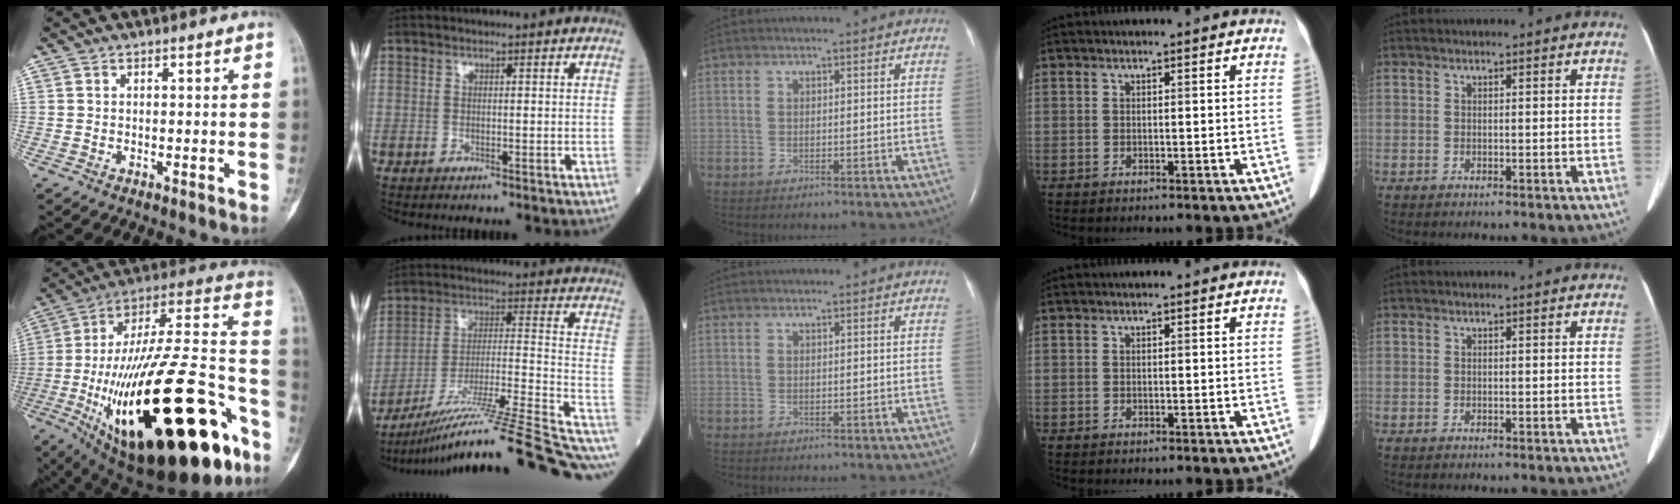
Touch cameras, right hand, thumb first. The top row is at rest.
{"thumb": {"total": 45.6, "force": [-17.5, 16.6, 38.7], "torque": [-0.601, 0.057, -0.268]}, "index": {"total": 29.2, "force": [-24.1, -0.2, 16.6], "torque": [-0.175, -0.015, -0.364]}}